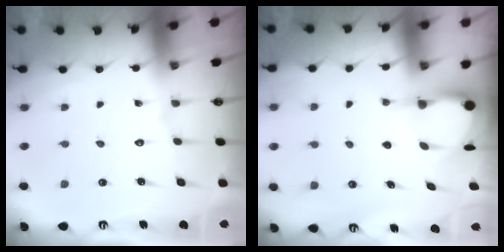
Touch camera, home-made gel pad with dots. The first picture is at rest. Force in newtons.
{"total": 3.9, "press": 3.9, "slide": 0.3}